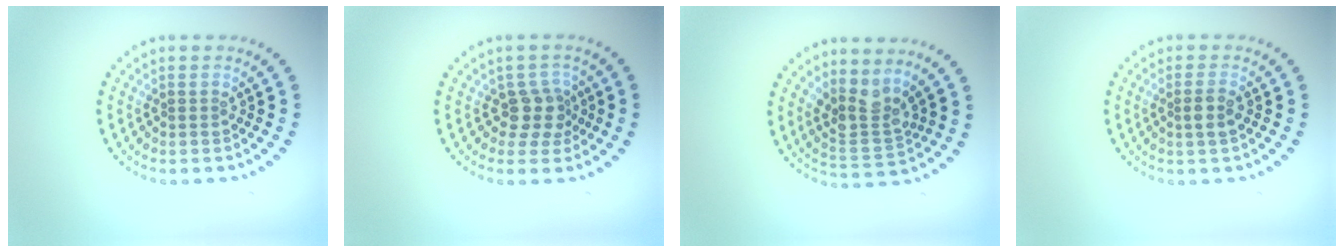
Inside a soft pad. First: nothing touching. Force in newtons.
{"total": 2.5, "press": 2.0, "slide": 1.5}
{"total": 3.3, "press": 2.6, "slide": 2.0}
{"total": 1.7, "press": 1.4, "slide": 0.8}